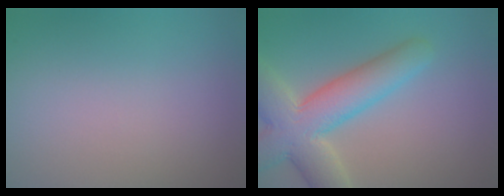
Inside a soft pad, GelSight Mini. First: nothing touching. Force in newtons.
{"total": 8.2, "press": 8.2, "slide": 0.6}